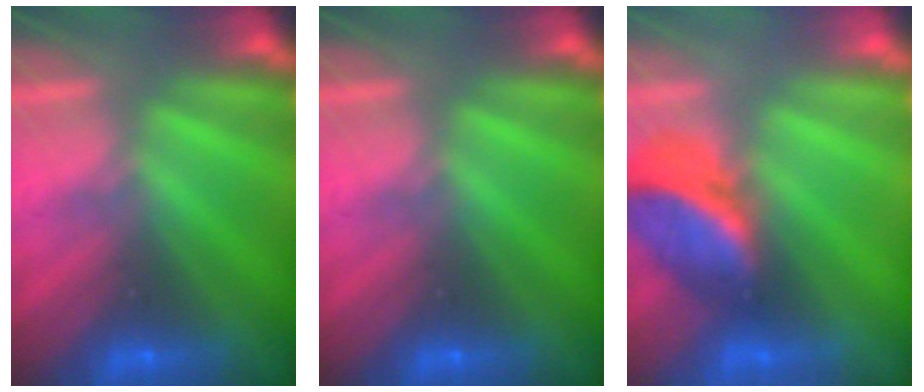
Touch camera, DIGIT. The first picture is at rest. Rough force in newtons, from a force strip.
{"total": 0.0}
{"total": 2.6}